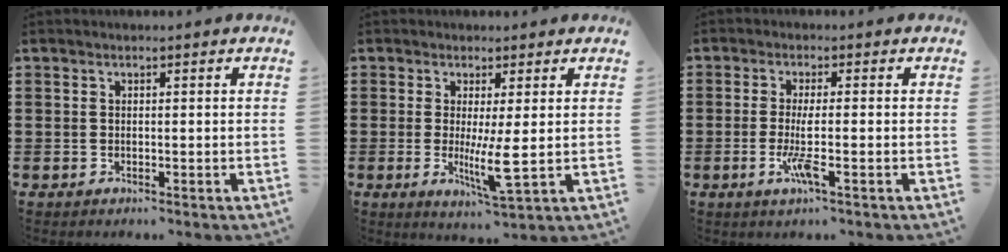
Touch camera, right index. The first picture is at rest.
{"total": 5.6, "force": [-0.2, 0.5, 5.6], "torque": [-0.095, -0.017, -0.002]}
{"total": 4.5, "force": [-1.2, 0.3, 4.3], "torque": [-0.097, -0.016, -0.029]}